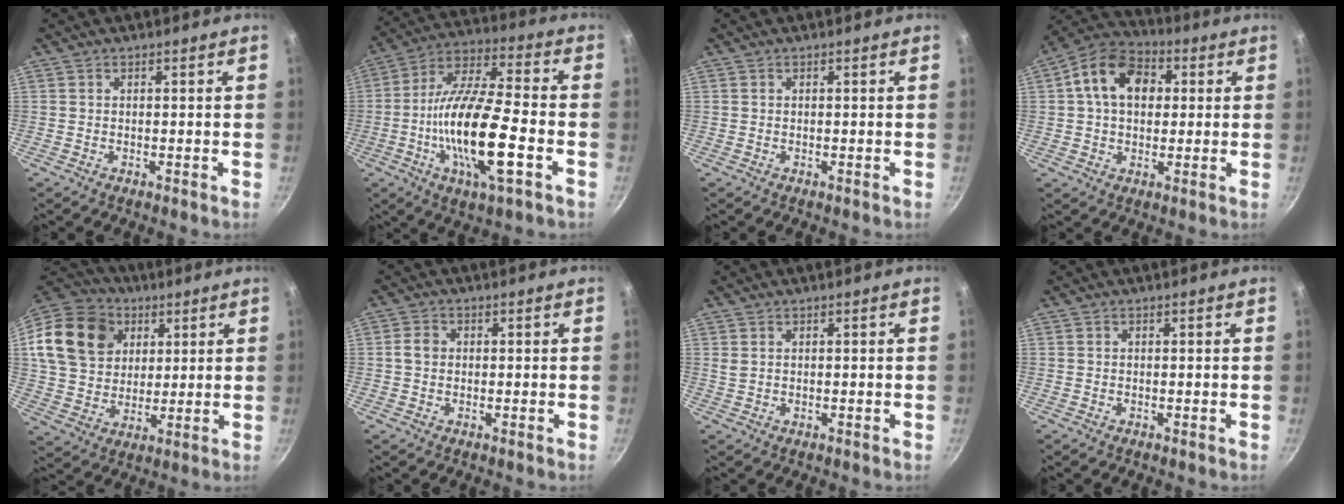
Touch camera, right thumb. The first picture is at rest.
{"total": 19.6, "force": [-5.2, 5.7, 18.0], "torque": [-0.333, 0.026, -0.108]}
{"total": 0.0}
{"total": 13.1, "force": [2.7, 9.4, 8.7], "torque": [-0.118, 0.019, 0.027]}
{"total": 21.5, "force": [8.0, 17.0, 10.5], "torque": [-0.209, 0.017, 0.149]}
{"total": 2.6, "force": [0.1, 2.2, 1.5], "torque": [-0.021, 0.008, -0.002]}
{"total": 0.8, "force": [0.5, 0.4, 0.5], "torque": [-0.011, 0.000, 0.010]}
{"total": 0.0}